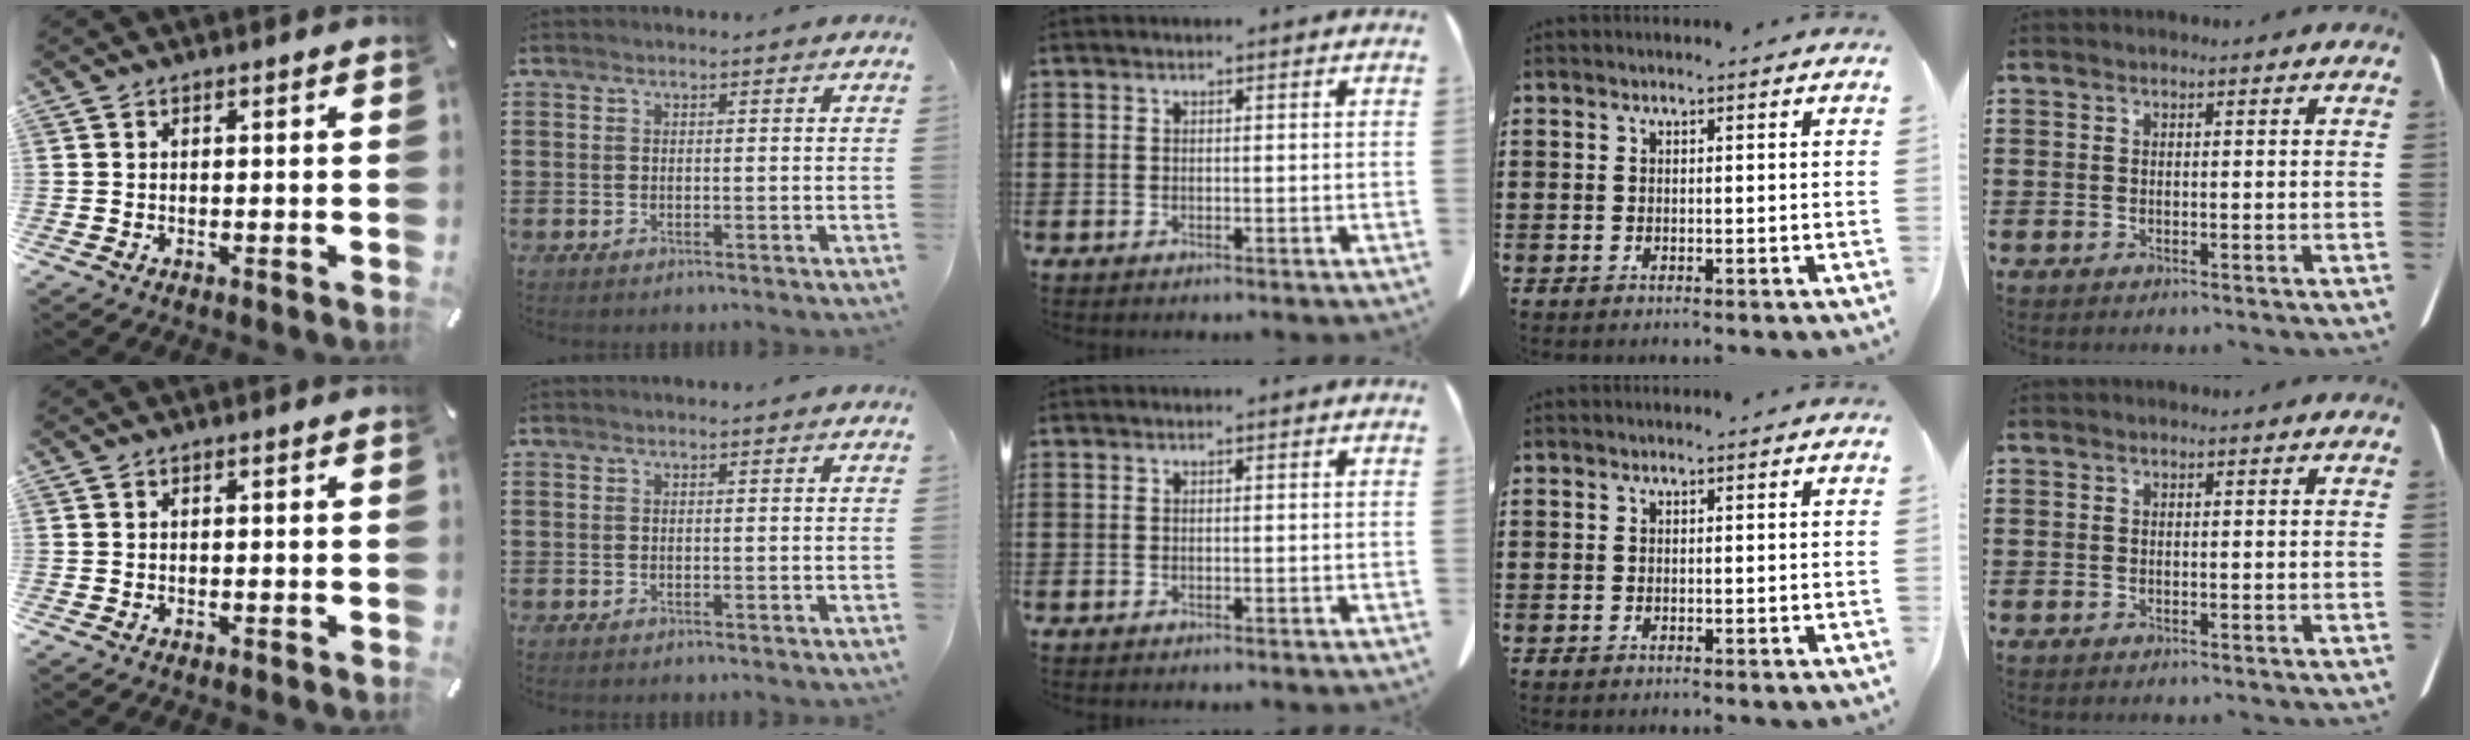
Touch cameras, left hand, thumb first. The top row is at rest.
{}